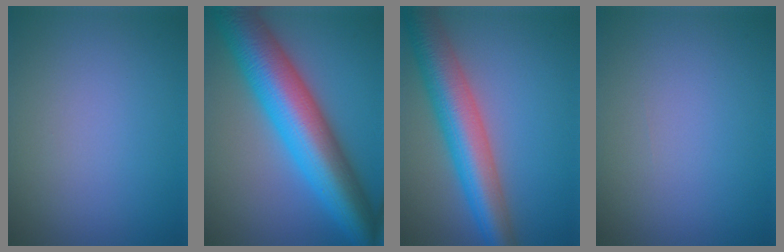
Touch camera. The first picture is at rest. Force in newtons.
{"total": 13.1, "press": 13.1, "slide": 0.2}
{"total": 8.4, "press": 8.4, "slide": 0.1}
{"total": 0.0}